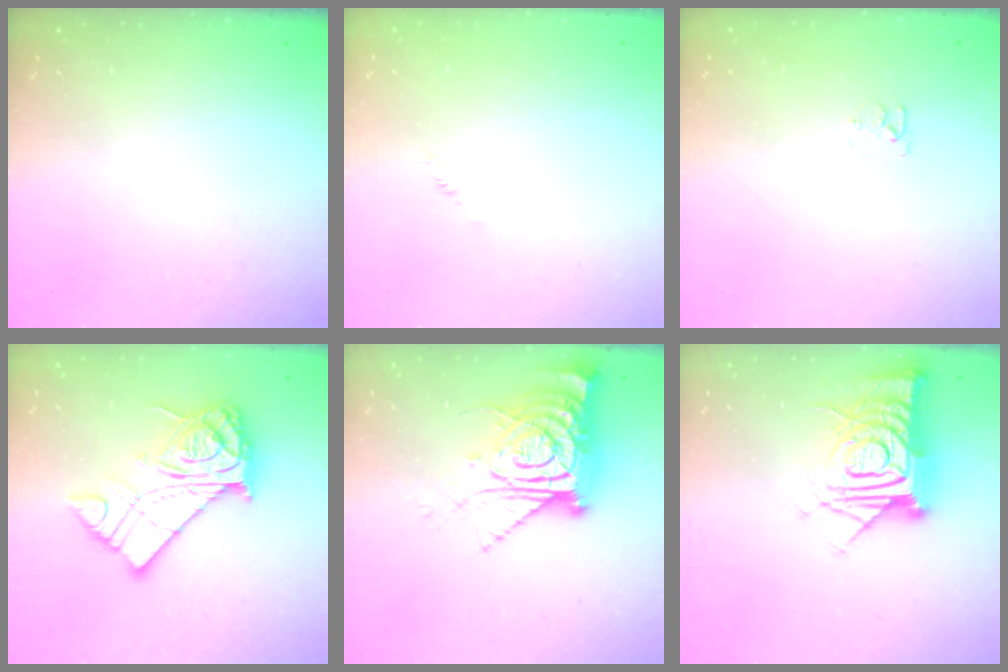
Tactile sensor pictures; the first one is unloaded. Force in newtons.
{"total": 1.6, "press": 1.5, "slide": 0.3}
{"total": 3.6, "press": 3.6, "slide": 0.3}
{"total": 14.9, "press": 14.9, "slide": 1.3}
{"total": 14.3, "press": 14.2, "slide": 1.5}
{"total": 15.4, "press": 15.3, "slide": 1.6}